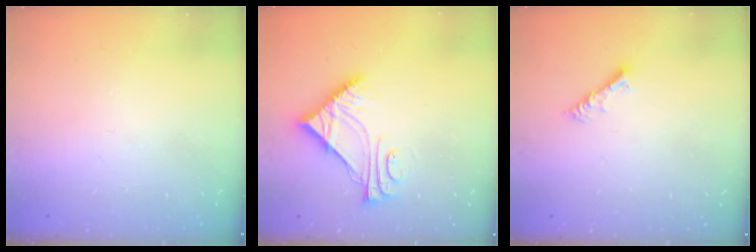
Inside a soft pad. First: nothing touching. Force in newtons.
{"total": 8.7, "press": 8.7, "slide": 0.1}
{"total": 4.2, "press": 4.2, "slide": 0.5}